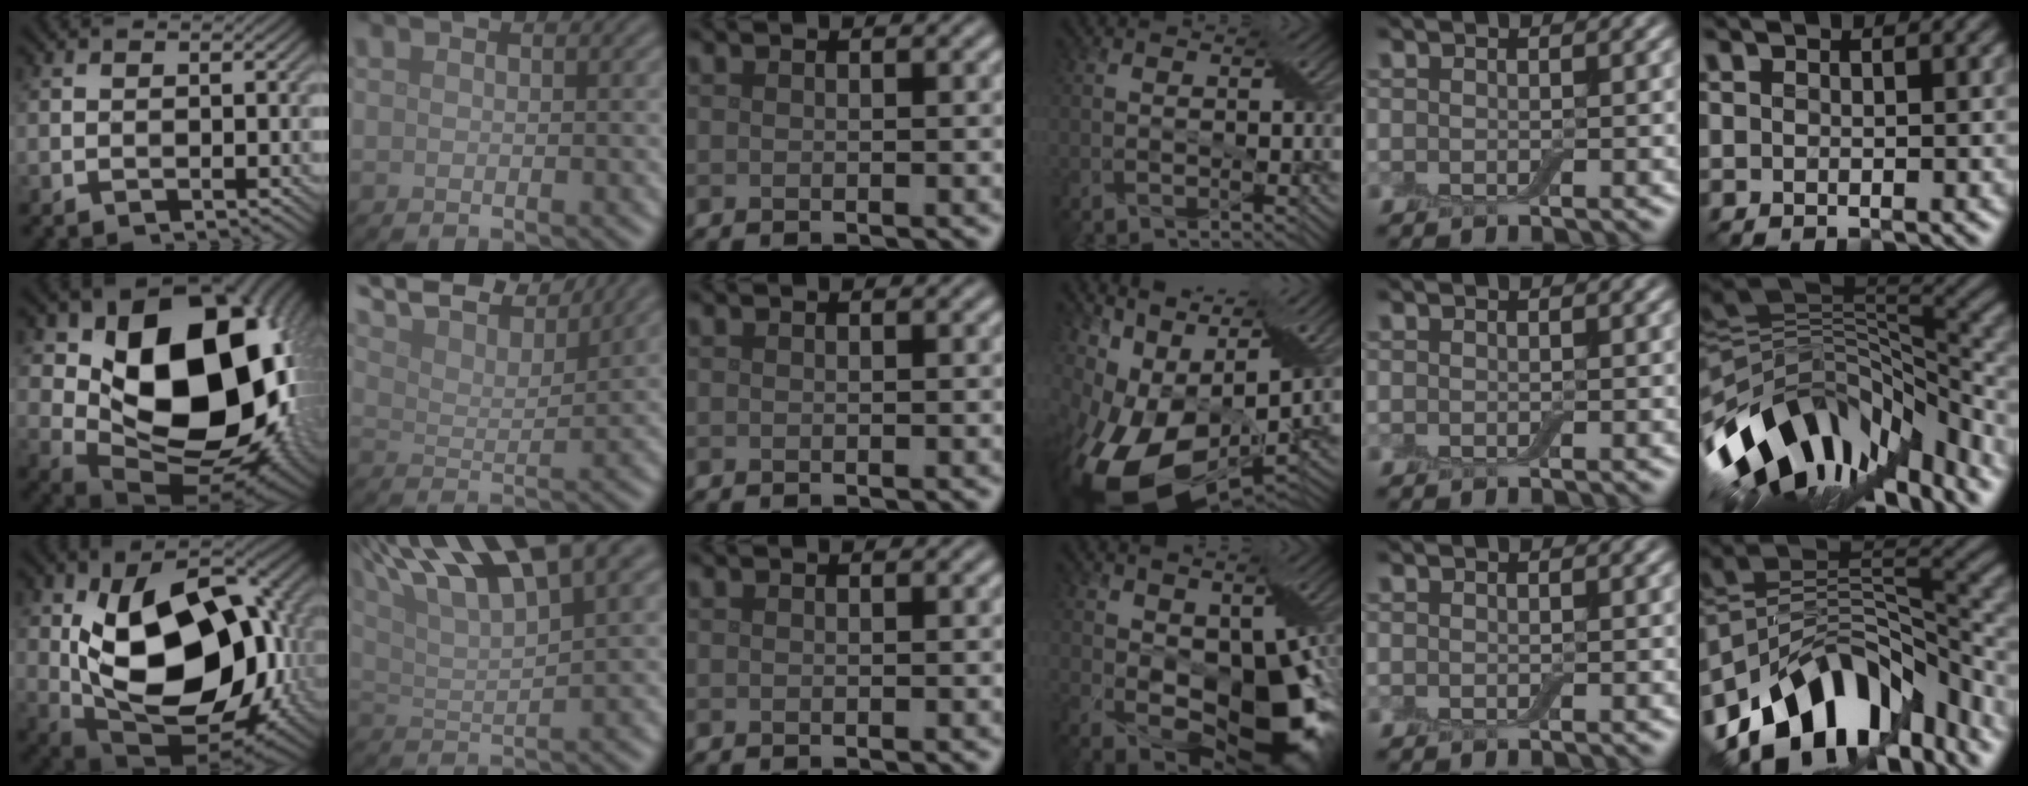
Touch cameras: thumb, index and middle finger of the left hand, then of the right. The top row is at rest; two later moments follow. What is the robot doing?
{"motion": "extract", "object": "airpods case & airpods"}